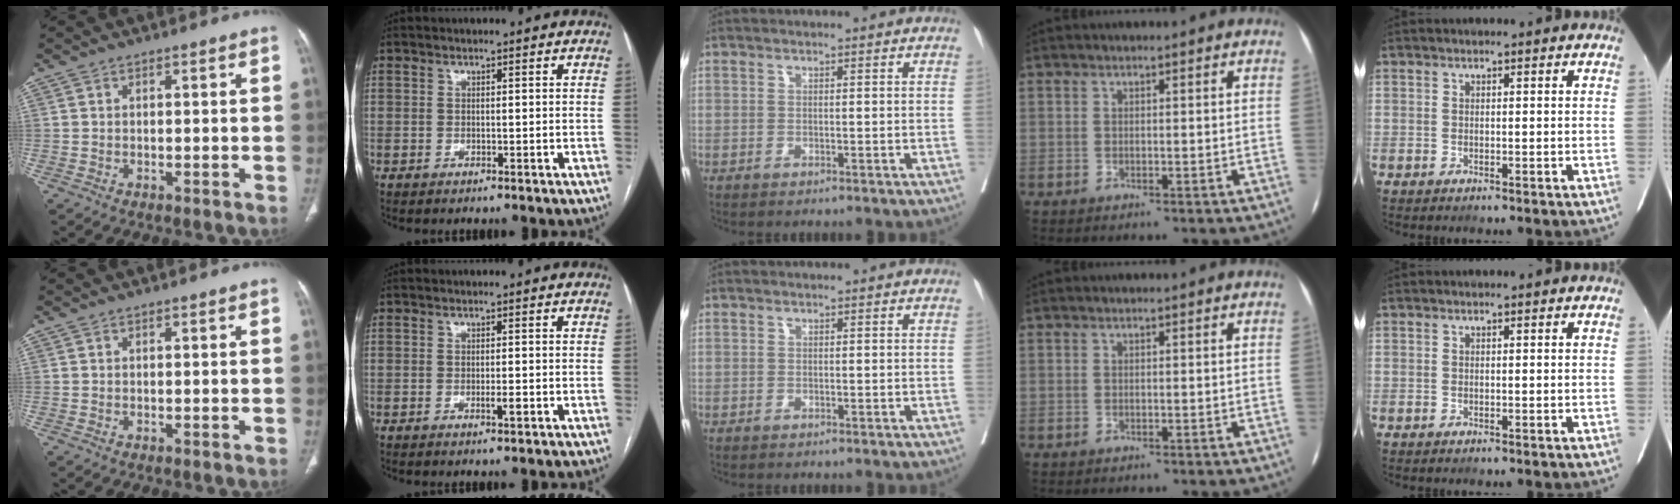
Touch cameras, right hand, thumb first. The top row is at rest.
{"index": {"total": 1.4, "force": [-0.5, 0.1, 1.3], "torque": [-0.024, -0.002, -0.008]}}